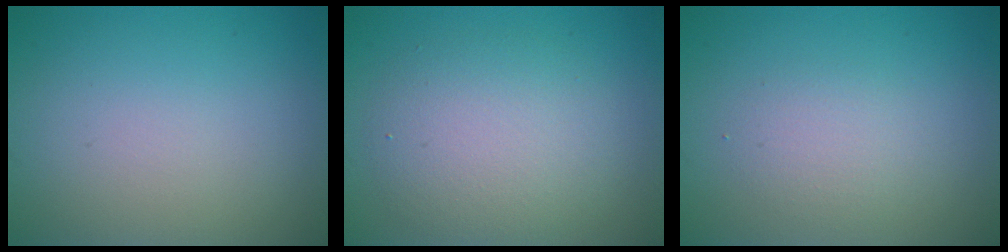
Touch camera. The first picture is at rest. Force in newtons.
{"total": 4.9, "press": 4.8, "slide": 0.4}
{"total": 1.8, "press": 1.8, "slide": 0.1}